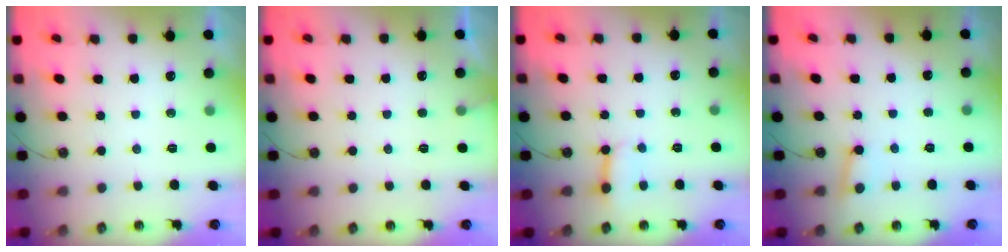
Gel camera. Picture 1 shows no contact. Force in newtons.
{"total": 4.6, "press": 4.6, "slide": 0.3}
{"total": 2.9, "press": 2.9, "slide": 0.2}
{"total": 3.2, "press": 3.1, "slide": 0.8}